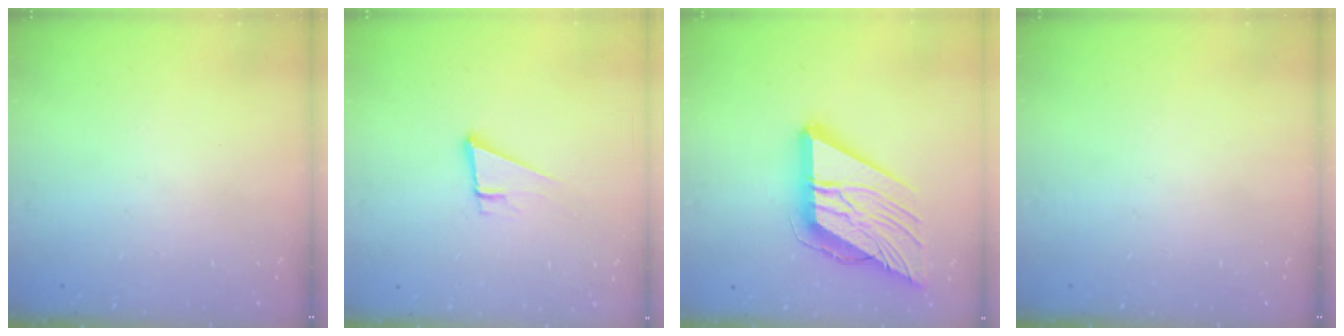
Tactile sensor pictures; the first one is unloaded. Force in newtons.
{"total": 6.8, "press": 6.3, "slide": 2.5}
{"total": 24.5, "press": 24.3, "slide": 3.0}
{"total": 0.0}